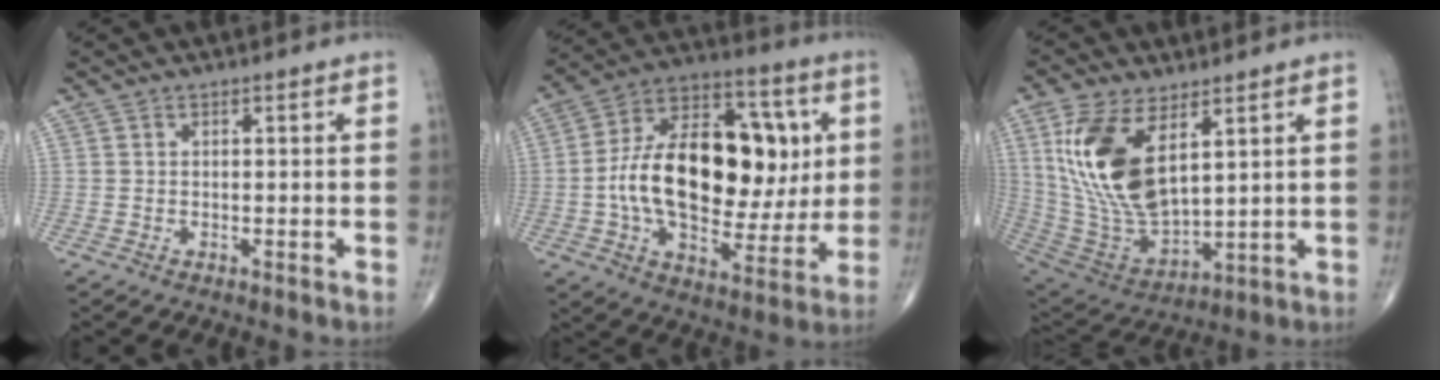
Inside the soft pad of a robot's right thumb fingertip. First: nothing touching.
{"total": 26.7, "force": [1.8, 15.5, 21.6], "torque": [-0.333, 0.016, 0.029]}
{"total": 18.3, "force": [6.6, 8.9, 14.7], "torque": [-0.284, -0.028, 0.141]}